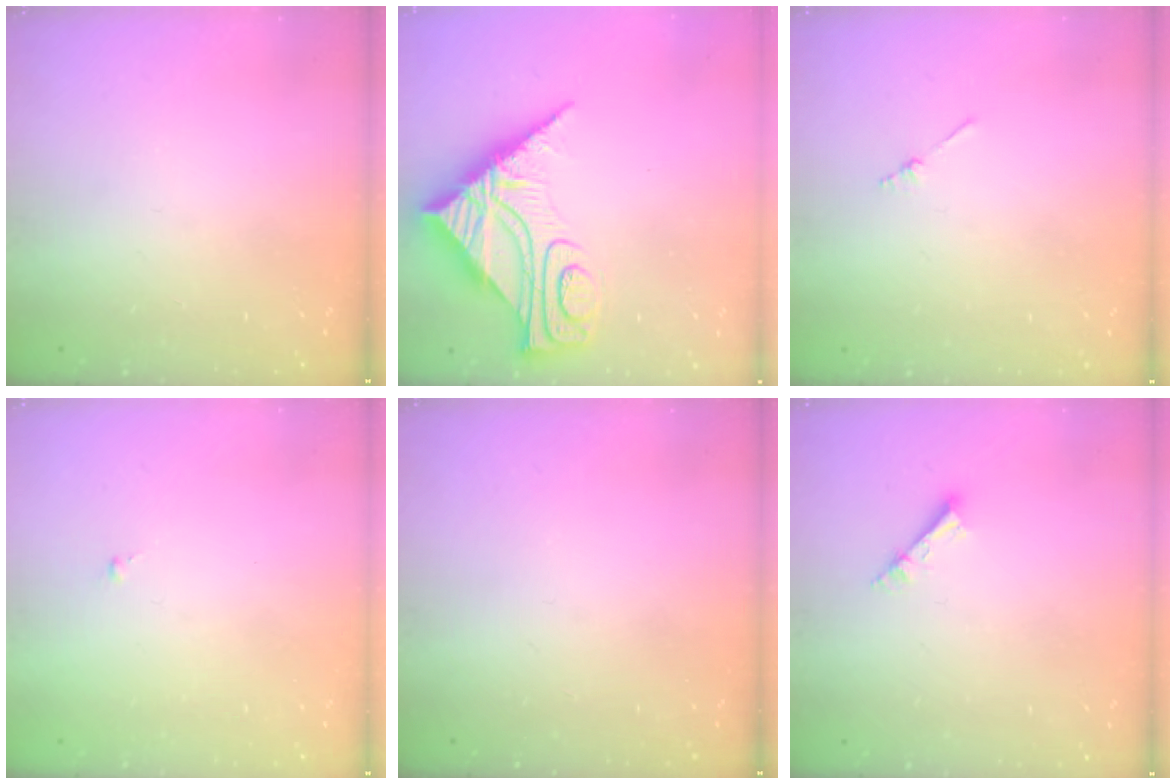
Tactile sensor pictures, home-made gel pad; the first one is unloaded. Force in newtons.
{"total": 15.0, "press": 15.0, "slide": 1.6}
{"total": 1.3, "press": 1.3, "slide": 0.3}
{"total": 0.0}
{"total": 0.0}
{"total": 2.6, "press": 2.5, "slide": 0.2}